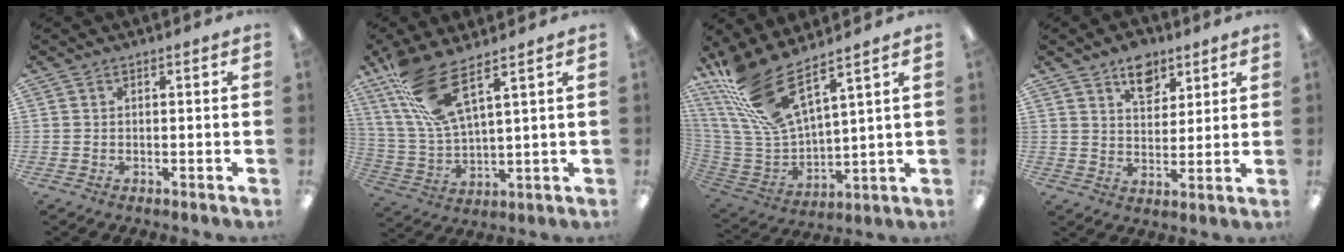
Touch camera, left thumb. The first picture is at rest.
{"total": 13.4, "force": [8.8, 3.7, 9.4], "torque": [-0.208, -0.029, 0.160]}
{"total": 18.0, "force": [12.7, 5.5, 11.5], "torque": [-0.272, -0.076, 0.228]}
{"total": 8.4, "force": [5.7, 5.0, 3.6], "torque": [-0.033, -0.029, 0.097]}